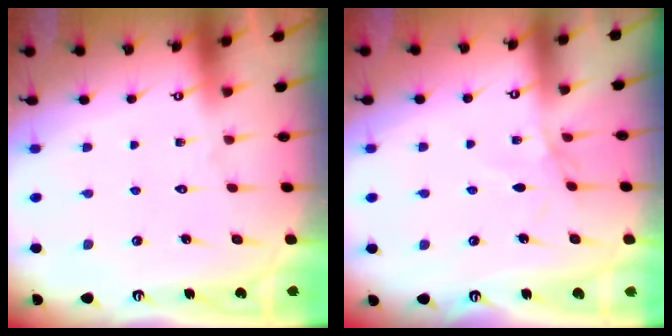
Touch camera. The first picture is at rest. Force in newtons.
{"total": 2.2, "press": 2.1, "slide": 0.5}